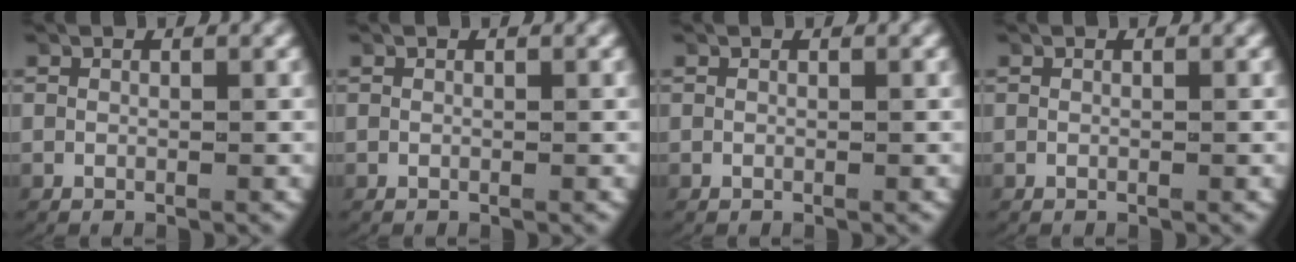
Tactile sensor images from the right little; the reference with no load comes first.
{"total": 0.0}
{"total": 0.0}
{"total": 0.0}